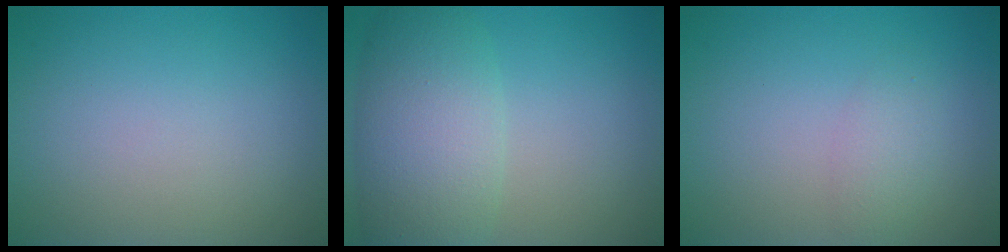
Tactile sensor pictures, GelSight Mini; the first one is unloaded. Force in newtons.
{"total": 6.7, "press": 6.7, "slide": 0.4}
{"total": 1.6, "press": 1.6, "slide": 0.1}